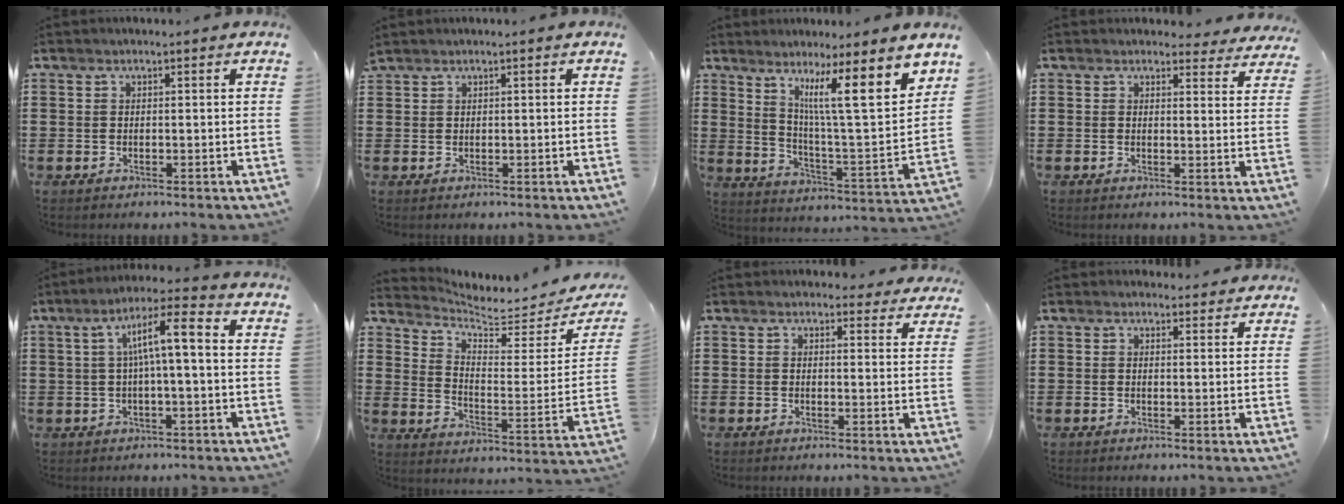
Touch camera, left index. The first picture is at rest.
{"total": 0.8, "force": [0.8, 0.2, 0.1], "torque": [-0.004, 0.000, 0.016]}
{"total": 11.8, "force": [7.4, 0.9, 9.1], "torque": [-0.164, -0.048, 0.113]}
{"total": 2.7, "force": [2.4, 1.1, 0.4], "torque": [-0.002, -0.012, 0.041]}
{"total": 7.9, "force": [0.9, 1.4, 7.7], "torque": [-0.149, 0.013, 0.010]}
{"total": 5.0, "force": [4.8, 0.6, 1.1], "torque": [-0.044, -0.050, 0.079]}
{"total": 2.2, "force": [1.9, 1.0, 0.2], "torque": [-0.005, -0.003, 0.034]}
{"total": 1.7, "force": [1.5, 0.8, -0.1], "torque": [0.004, 0.002, 0.027]}